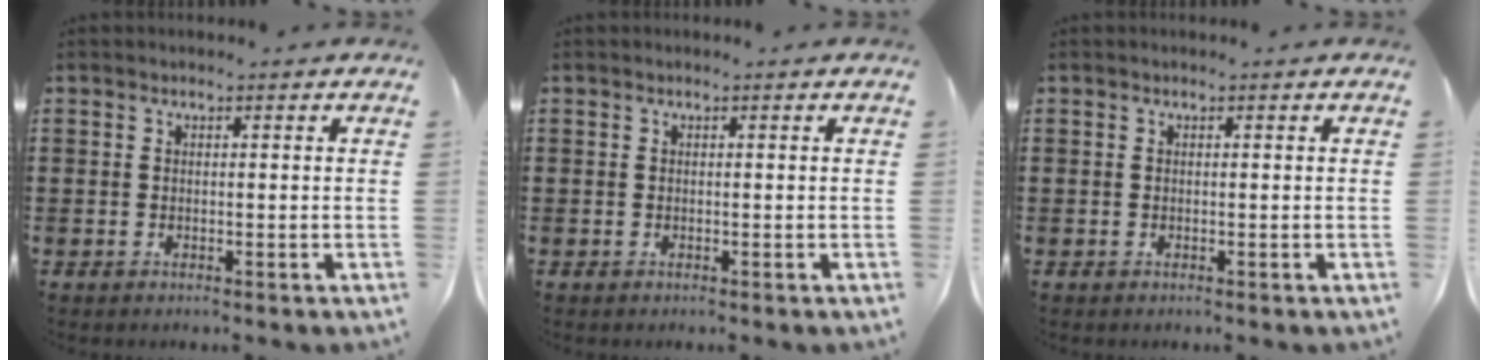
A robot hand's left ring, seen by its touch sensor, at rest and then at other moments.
{"total": 0.0}
{"total": 0.0}